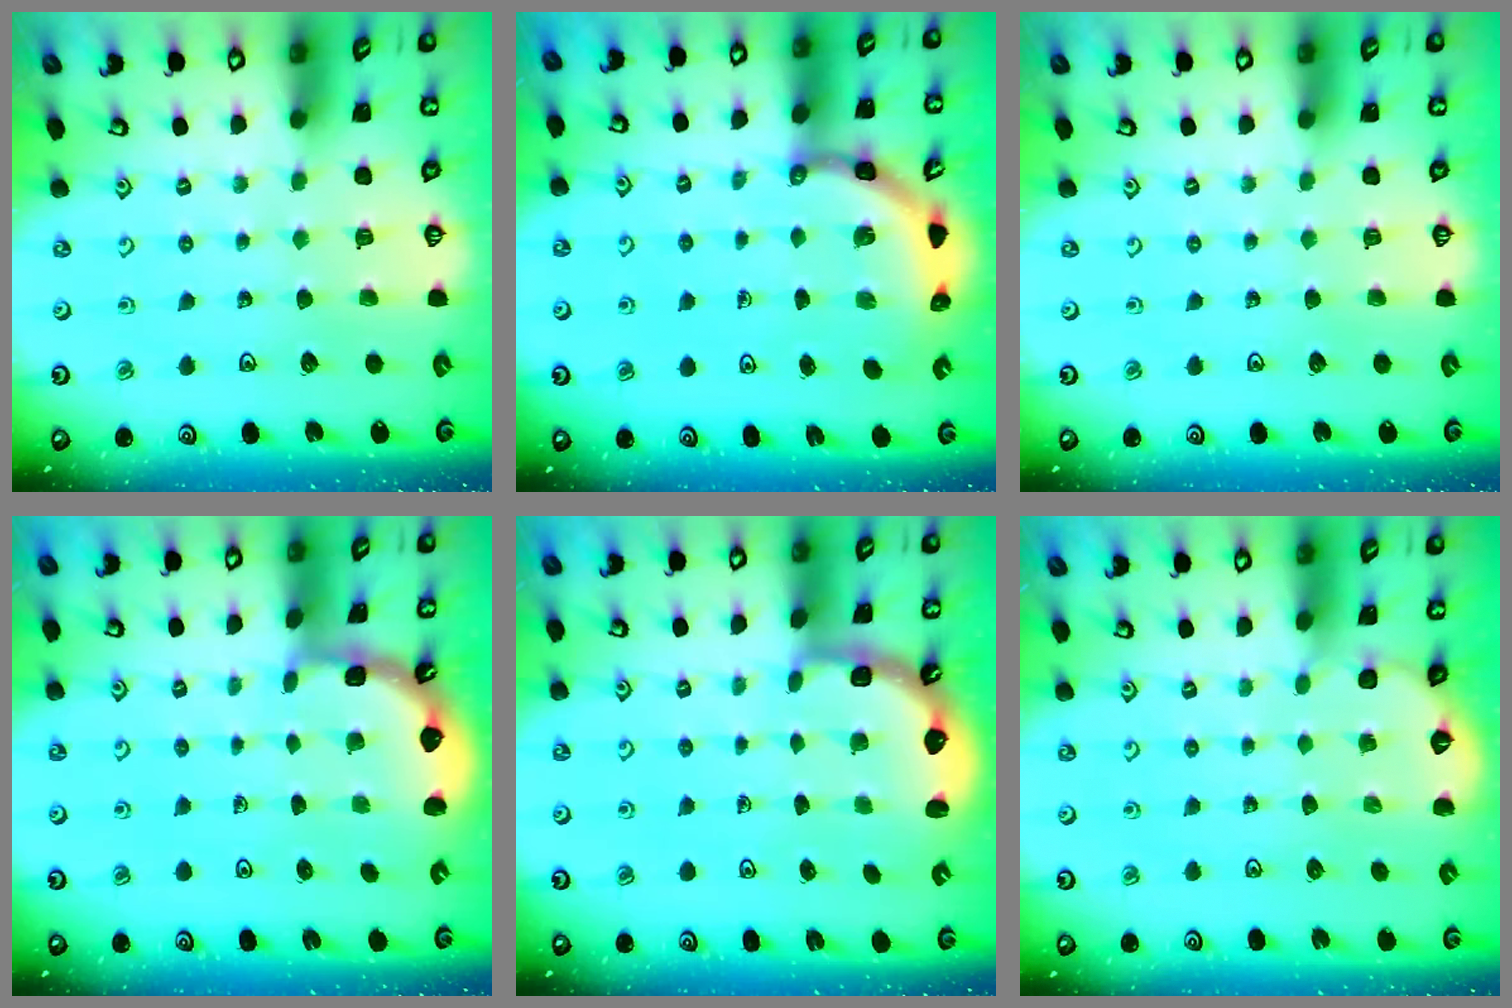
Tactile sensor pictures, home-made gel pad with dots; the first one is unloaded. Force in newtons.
{"total": 4.0, "press": 3.9, "slide": 0.9}
{"total": 0.0}
{"total": 2.0, "press": 2.0, "slide": 0.2}
{"total": 2.5, "press": 2.1, "slide": 1.3}
{"total": 2.0, "press": 2.0, "slide": 0.1}